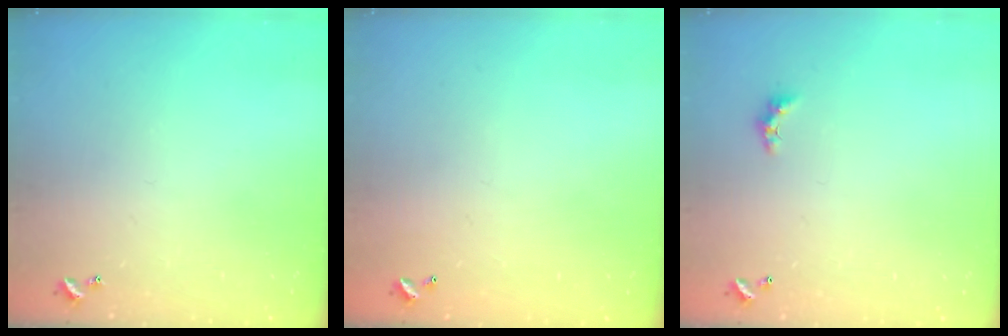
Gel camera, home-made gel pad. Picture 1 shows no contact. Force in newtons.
{"total": 2.9, "press": 2.9, "slide": 0.1}
{"total": 1.3, "press": 1.2, "slide": 0.6}